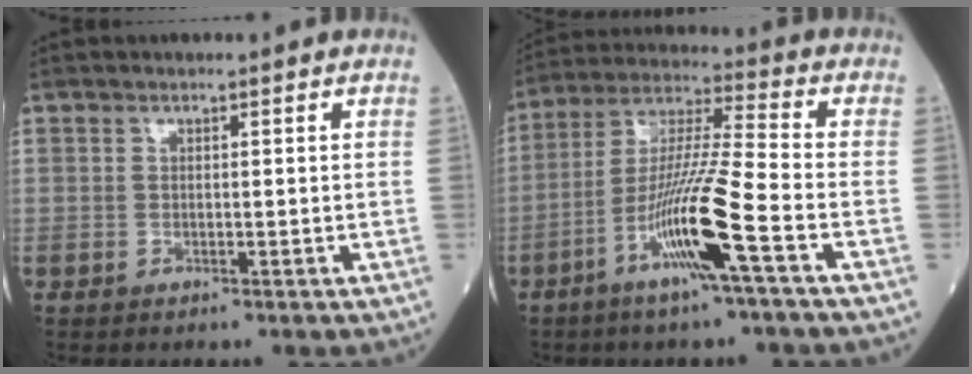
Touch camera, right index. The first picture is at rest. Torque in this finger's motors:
{"motor_torque": [1.29, -0.84, 0.39, 0.21]}